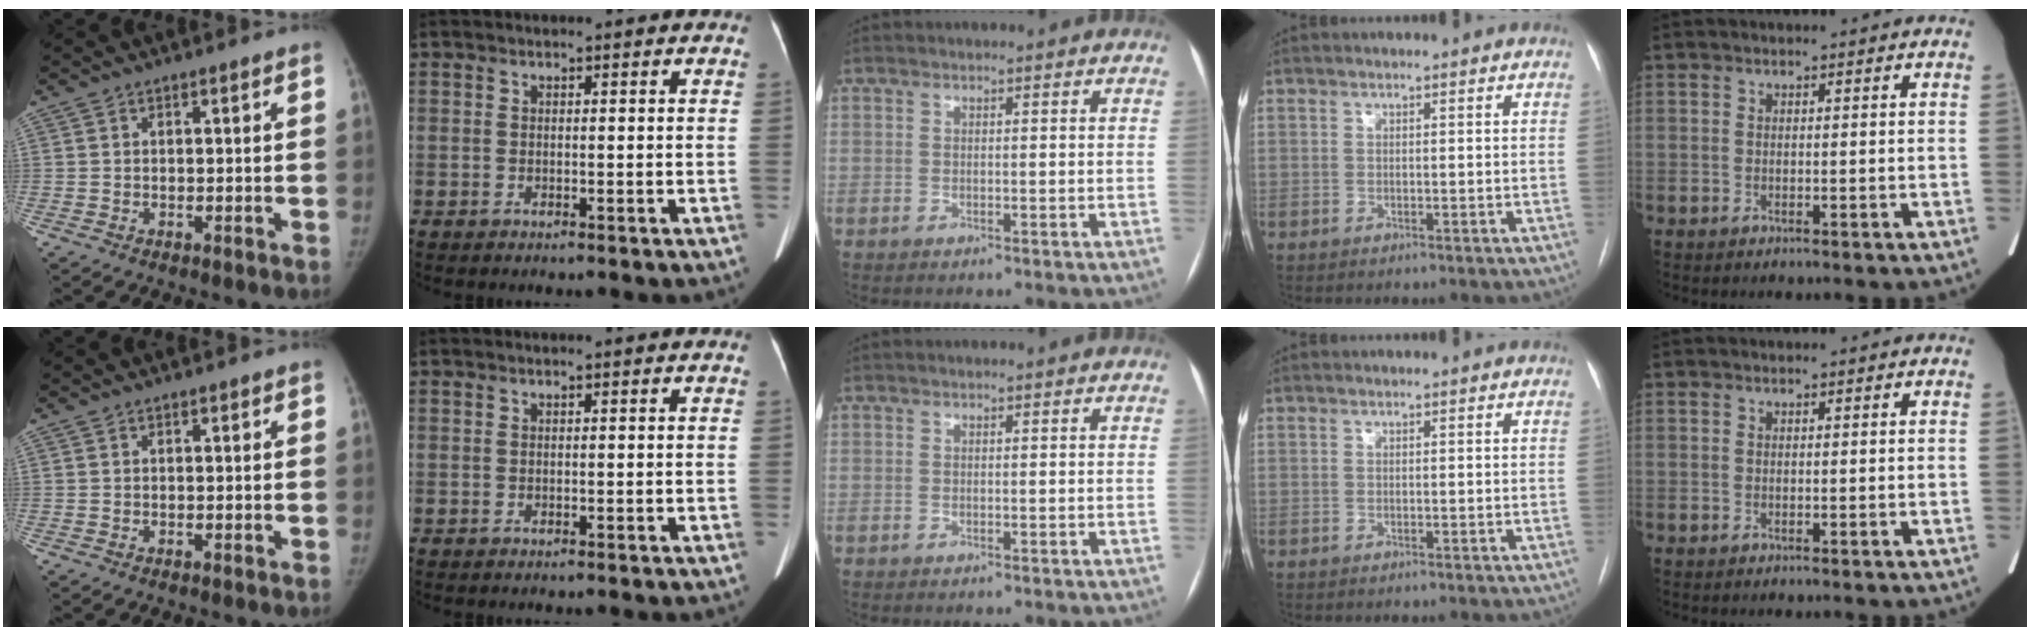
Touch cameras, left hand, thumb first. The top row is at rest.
{}